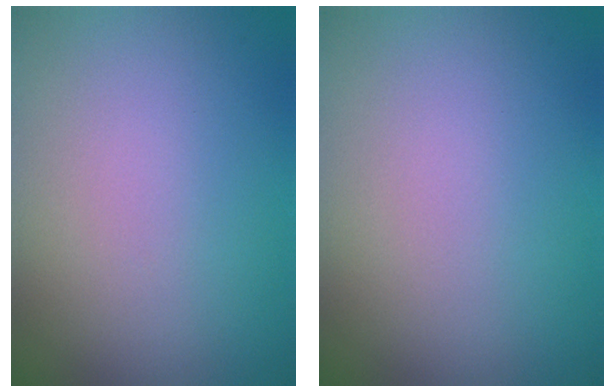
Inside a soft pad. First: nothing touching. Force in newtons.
{"total": 0.0}